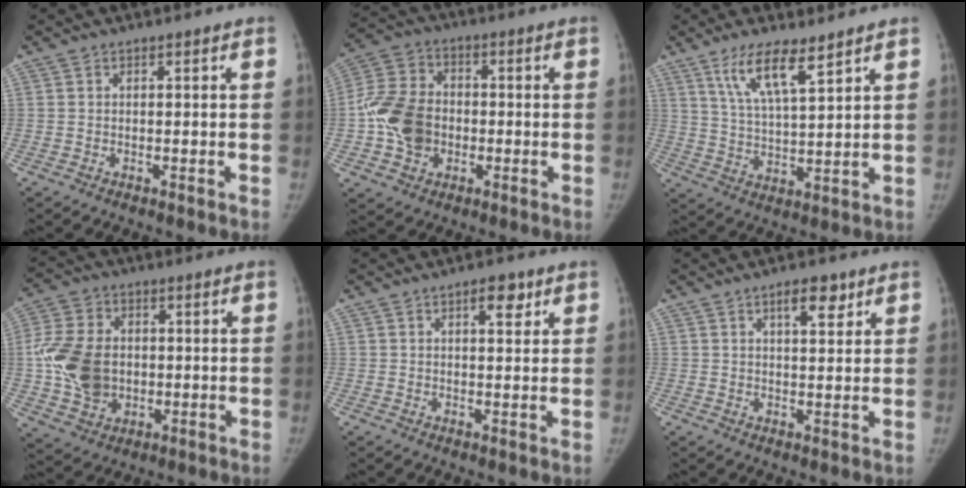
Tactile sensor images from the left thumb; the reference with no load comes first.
{"total": 12.5, "force": [-1.9, 9.7, 7.6], "torque": [-0.129, 0.022, -0.042]}
{"total": 9.3, "force": [6.1, 2.1, 6.7], "torque": [-0.119, -0.033, 0.120]}
{"total": 13.5, "force": [-0.4, 10.4, 8.6], "torque": [-0.151, 0.006, -0.005]}
{"total": 3.8, "force": [2.0, 1.7, 2.8], "torque": [-0.025, -0.007, 0.027]}
{"total": 5.0, "force": [2.9, 2.1, 3.6], "torque": [-0.039, -0.015, 0.043]}